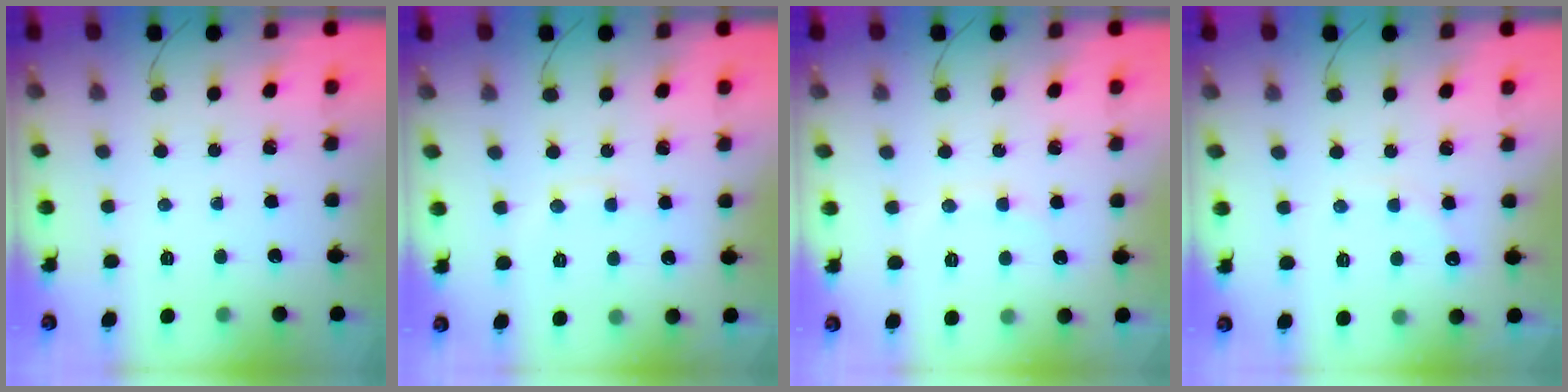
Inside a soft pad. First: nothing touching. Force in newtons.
{"total": 6.2, "press": 6.1, "slide": 1.3}
{"total": 4.2, "press": 4.1, "slide": 1.0}
{"total": 8.1, "press": 8.0, "slide": 1.7}